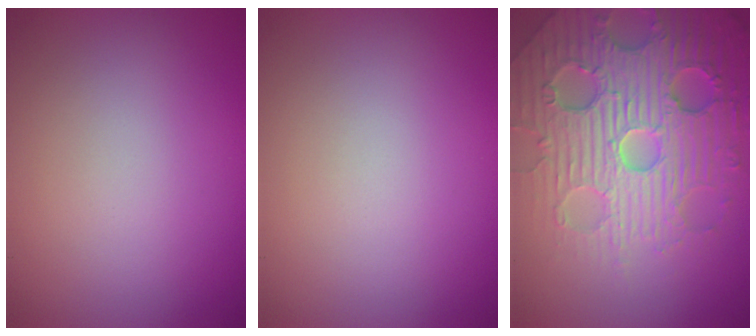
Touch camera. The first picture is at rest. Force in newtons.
{"total": 0.0}
{"total": 7.9, "press": 7.7, "slide": 1.6}